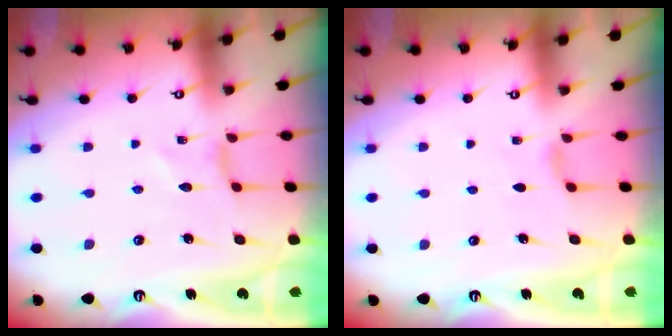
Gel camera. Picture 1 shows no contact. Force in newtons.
{"total": 2.4, "press": 2.3, "slide": 0.5}